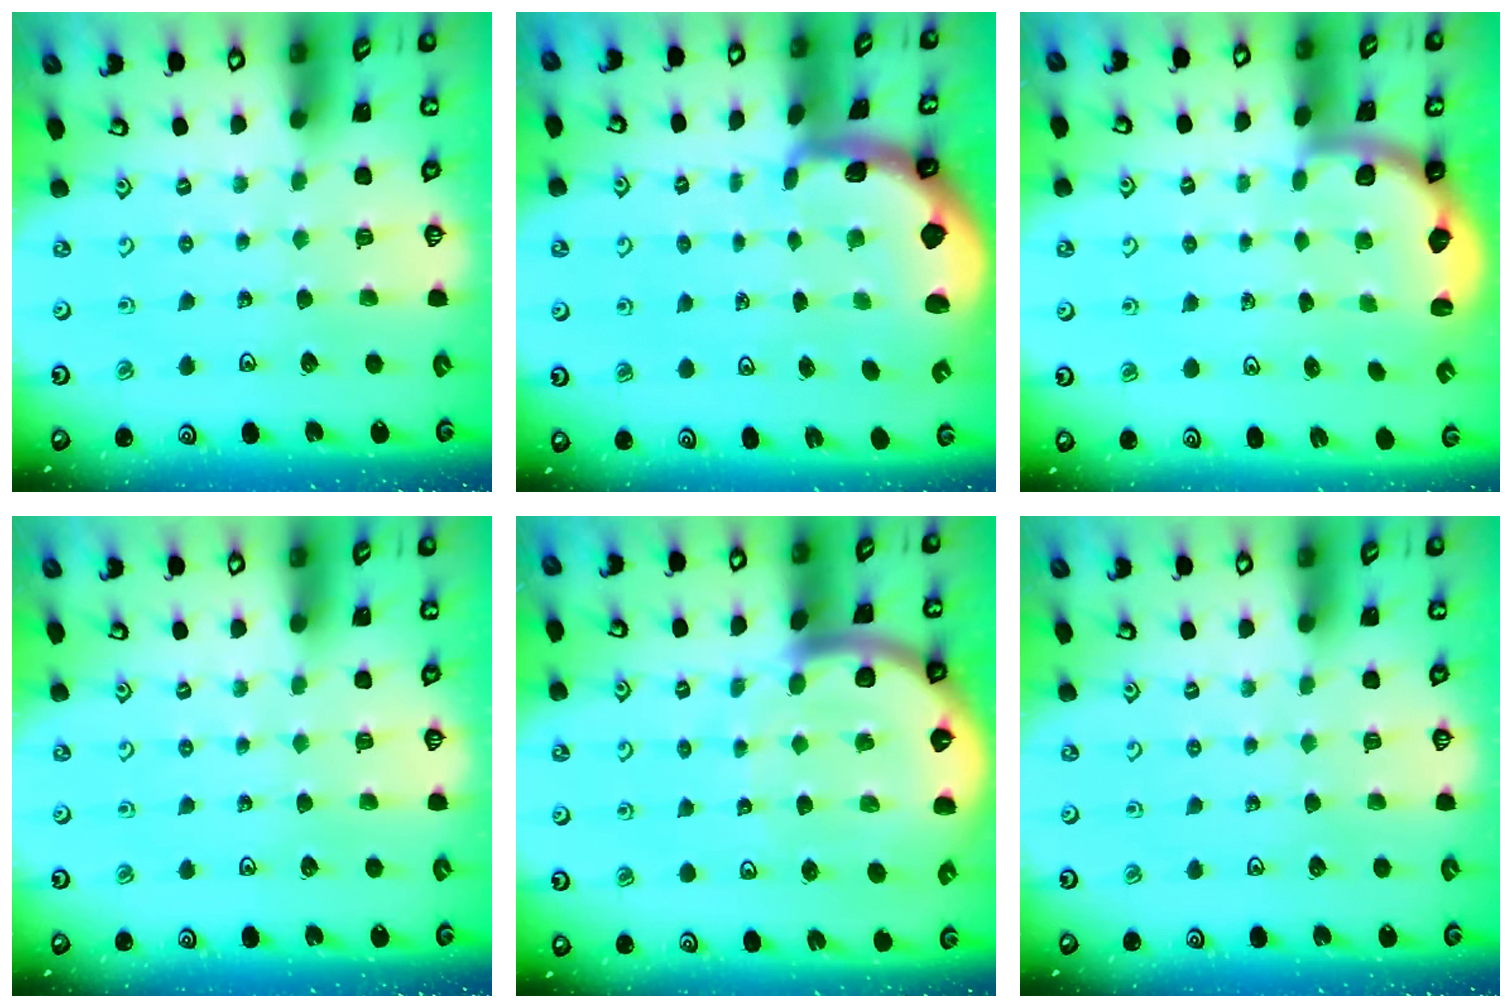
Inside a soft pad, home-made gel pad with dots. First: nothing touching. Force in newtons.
{"total": 1.9, "press": 1.9, "slide": 0.4}
{"total": 2.4, "press": 2.1, "slide": 1.3}
{"total": 0.0}
{"total": 10.0, "press": 9.9, "slide": 1.0}
{"total": 0.0}